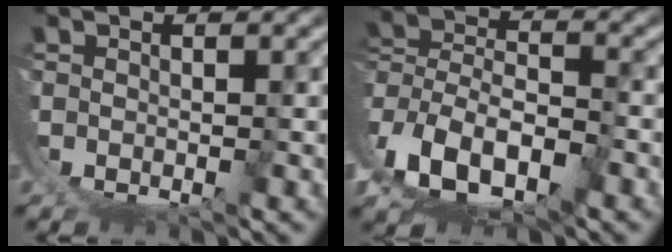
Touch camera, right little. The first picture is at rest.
{"total": 10.0, "force": [1.0, 7.1, 7.0], "torque": [-0.171, -0.033, 0.023]}